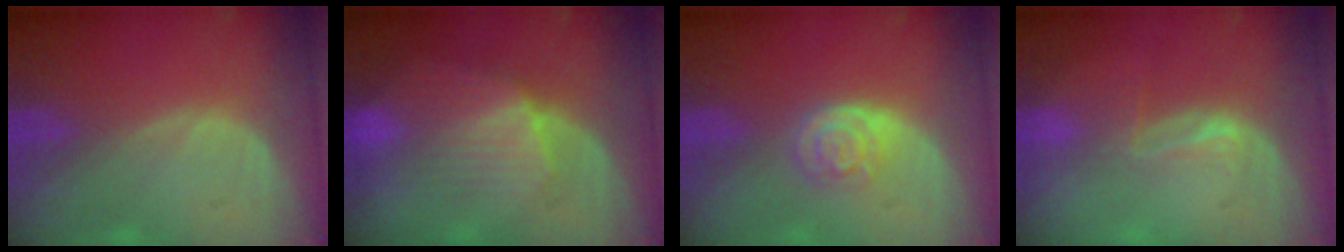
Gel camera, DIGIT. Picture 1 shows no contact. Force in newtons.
{"total": 8.0, "press": 7.9, "slide": 1.0}
{"total": 4.3, "press": 3.8, "slide": 2.0}
{"total": 2.7, "press": 2.3, "slide": 1.5}